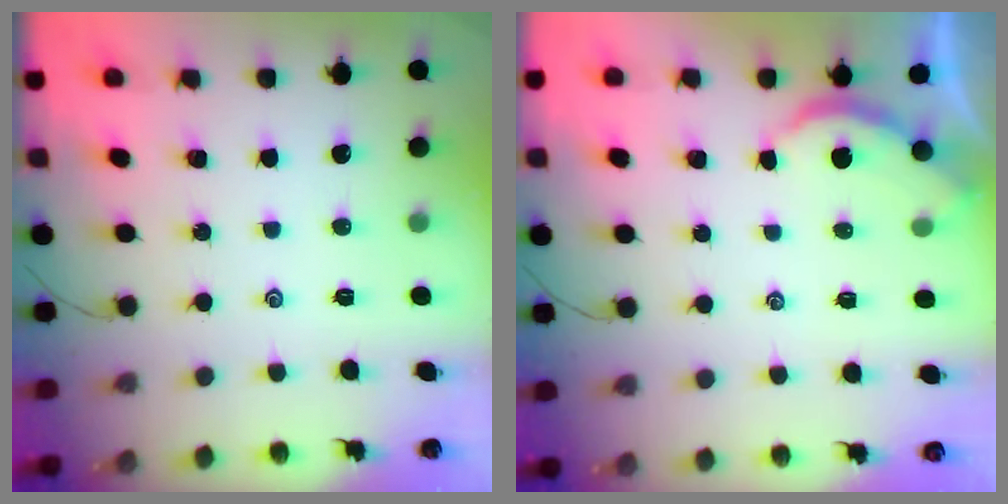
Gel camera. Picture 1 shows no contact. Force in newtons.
{"total": 2.0, "press": 2.0, "slide": 0.2}